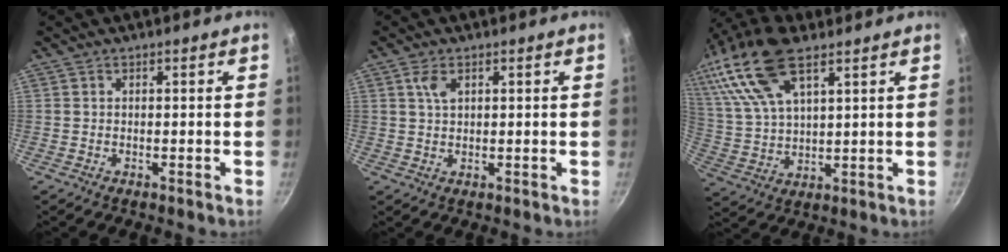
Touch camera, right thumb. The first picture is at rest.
{"total": 2.9, "force": [1.4, 1.7, 2.0], "torque": [-0.036, -0.004, 0.026]}
{"total": 20.5, "force": [11.7, 9.5, 14.0], "torque": [-0.291, 0.011, 0.231]}